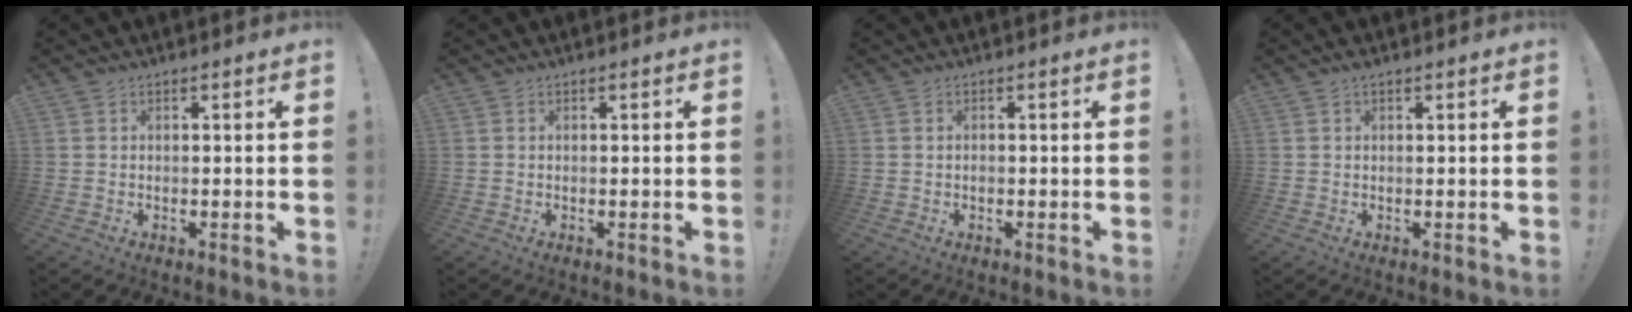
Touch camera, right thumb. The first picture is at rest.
{"total": 0.0}
{"total": 0.8, "force": [-0.4, 0.7, 0.2], "torque": [-0.009, 0.005, -0.007]}
{"total": 0.7, "force": [0.5, 0.1, 0.4], "torque": [-0.011, 0.002, 0.011]}